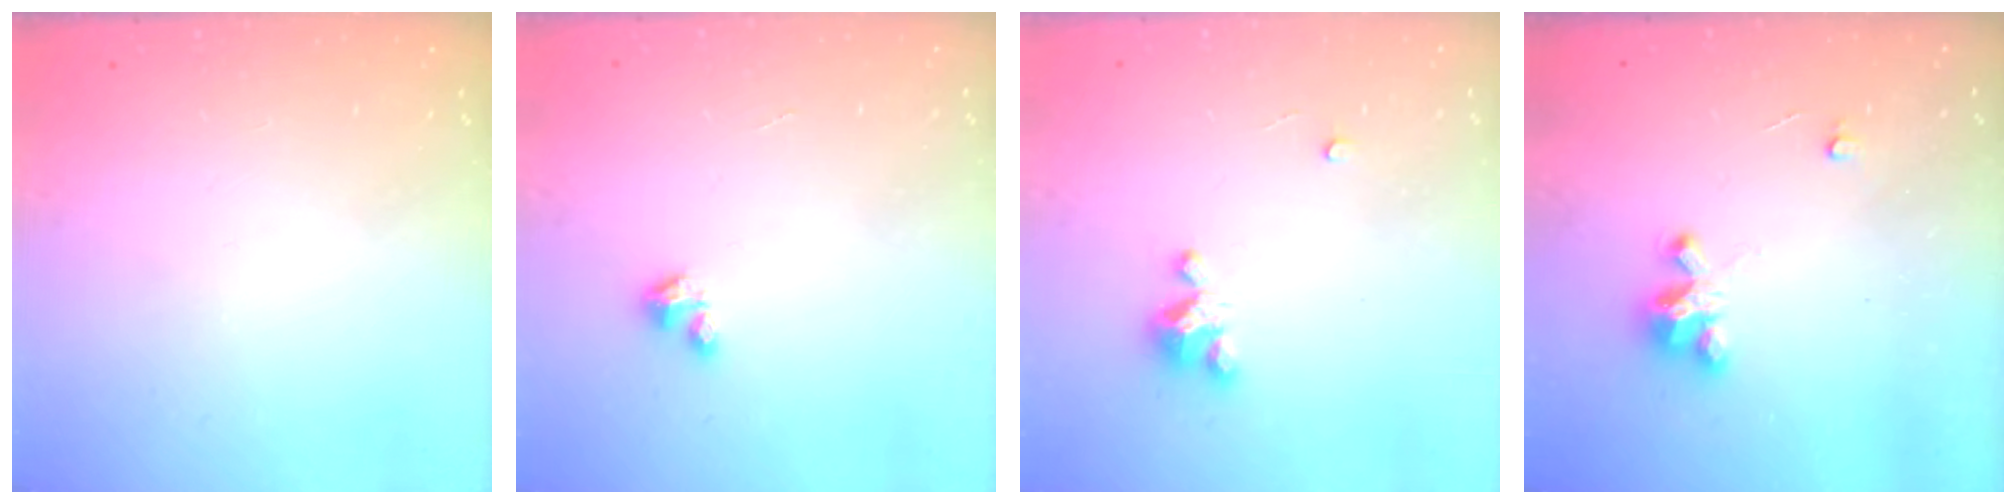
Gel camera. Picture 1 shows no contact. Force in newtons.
{"total": 2.0, "press": 2.0, "slide": 0.3}
{"total": 3.6, "press": 3.6, "slide": 0.2}
{"total": 3.9, "press": 3.9, "slide": 0.1}